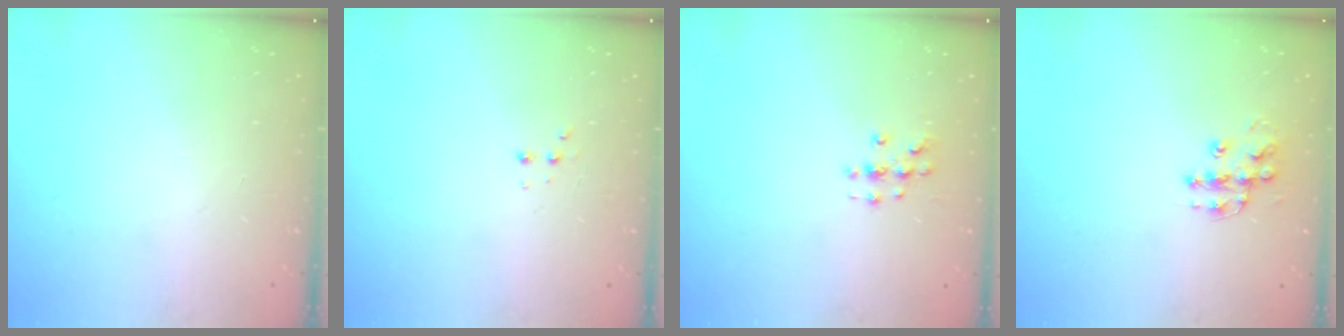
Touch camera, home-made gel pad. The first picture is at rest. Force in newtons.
{"total": 2.9, "press": 2.7, "slide": 1.0}
{"total": 3.9, "press": 3.8, "slide": 0.5}
{"total": 10.7, "press": 10.7, "slide": 0.6}